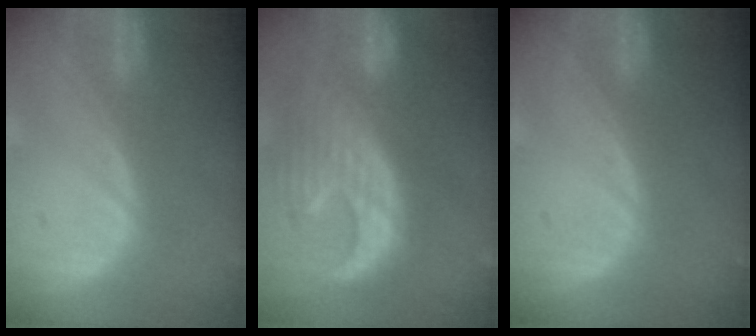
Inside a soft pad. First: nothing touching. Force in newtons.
{"total": 12.3, "press": 11.3, "slide": 4.8}
{"total": 0.0}